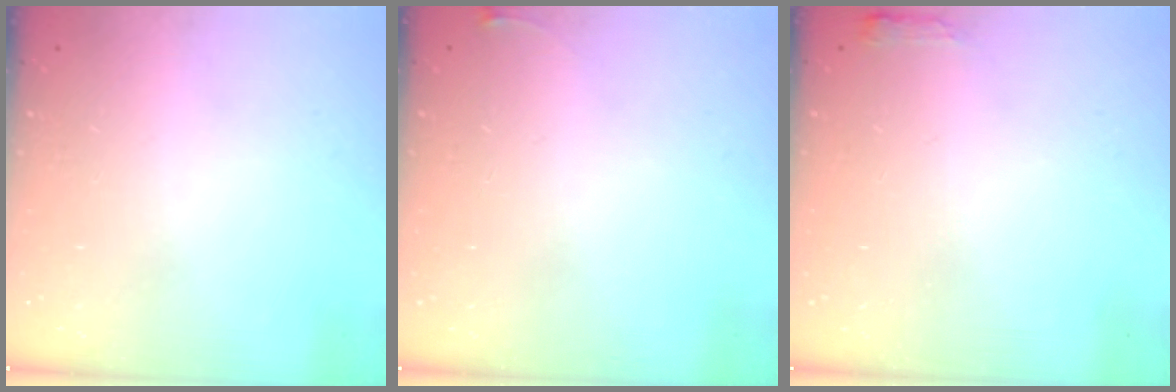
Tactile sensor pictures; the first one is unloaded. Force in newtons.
{"total": 2.6, "press": 2.6, "slide": 0.6}
{"total": 2.7, "press": 2.6, "slide": 0.5}